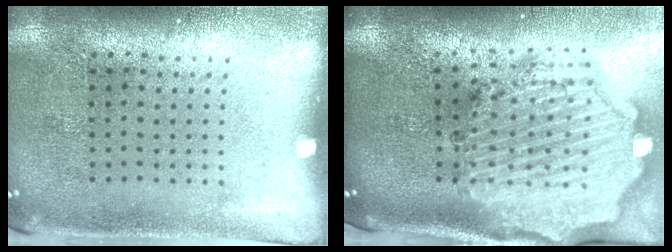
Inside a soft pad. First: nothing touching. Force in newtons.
{"total": 4.1, "press": 3.3, "slide": 2.3}